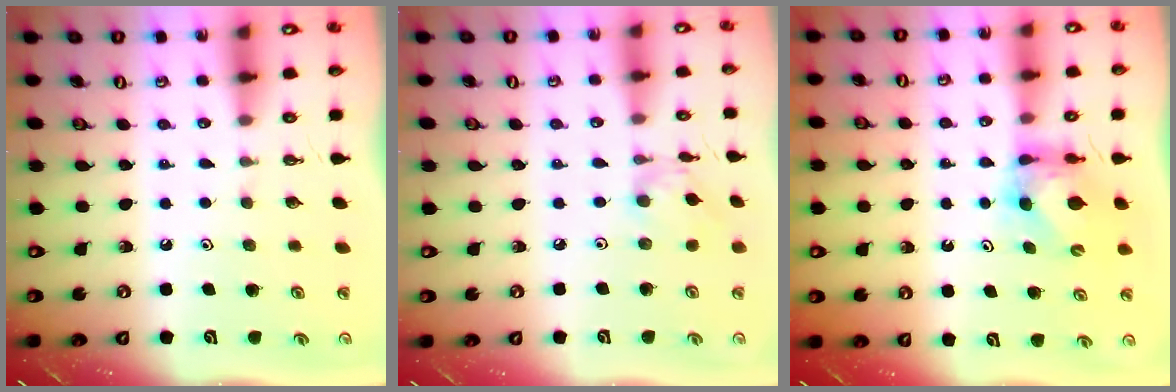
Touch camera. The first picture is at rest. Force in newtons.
{"total": 3.2, "press": 3.2, "slide": 0.4}
{"total": 6.4, "press": 6.4, "slide": 0.6}